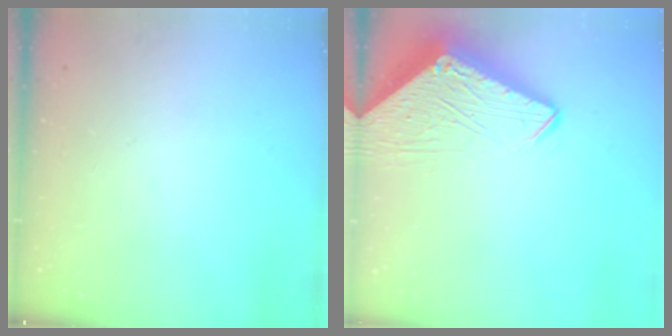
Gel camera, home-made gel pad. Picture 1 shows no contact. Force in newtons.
{"total": 7.1, "press": 7.0, "slide": 0.7}